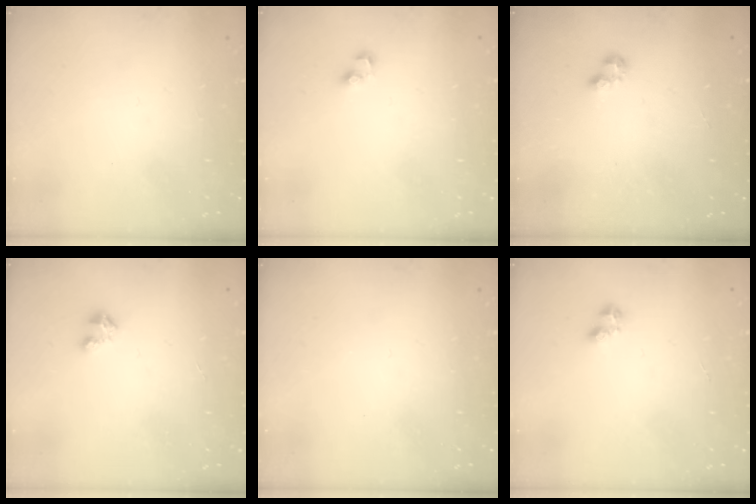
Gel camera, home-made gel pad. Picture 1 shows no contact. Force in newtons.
{"total": 2.5, "press": 2.5, "slide": 0.3}
{"total": 3.4, "press": 3.3, "slide": 0.5}
{"total": 1.6, "press": 1.6, "slide": 0.2}
{"total": 0.0}
{"total": 2.2, "press": 2.1, "slide": 0.6}